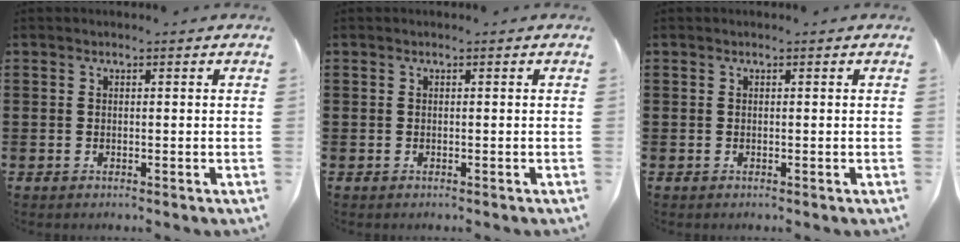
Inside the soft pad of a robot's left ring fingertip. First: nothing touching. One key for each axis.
{"total": 0.0}
{"total": 0.0}